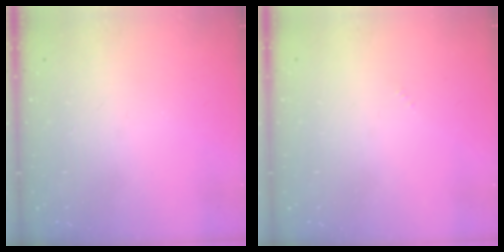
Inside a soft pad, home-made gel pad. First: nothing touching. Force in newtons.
{"total": 0.0}